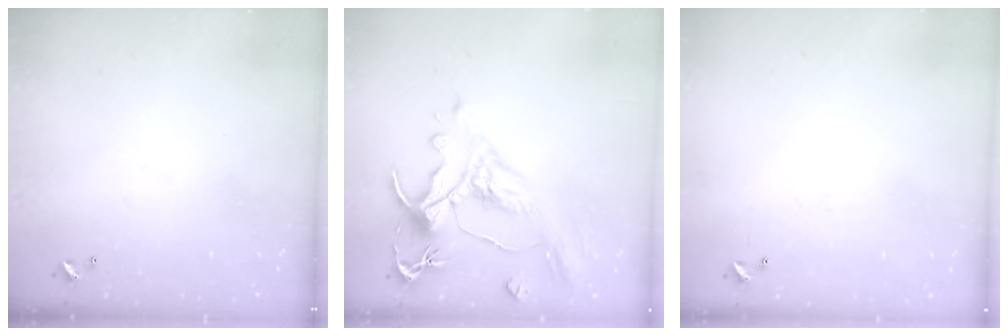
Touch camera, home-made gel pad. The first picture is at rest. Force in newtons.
{"total": 1.5, "press": 0.2, "slide": 1.5}
{"total": 5.8, "press": 5.7, "slide": 0.8}